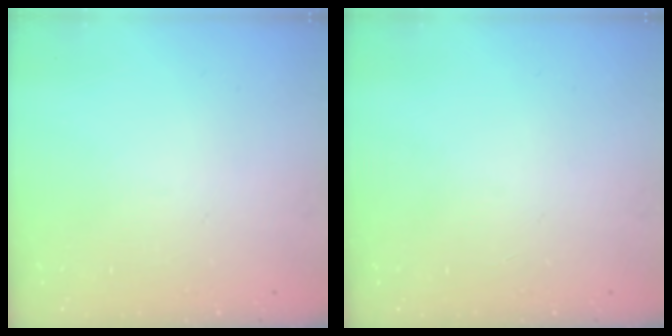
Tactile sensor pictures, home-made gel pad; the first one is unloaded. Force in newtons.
{"total": 0.0}